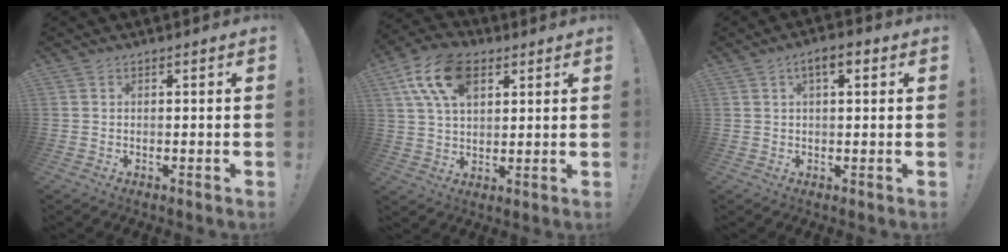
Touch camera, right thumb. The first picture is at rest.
{"total": 15.4, "force": [7.0, 9.0, 10.3], "torque": [-0.185, -0.014, 0.128]}
{"total": 5.2, "force": [1.9, 2.1, 4.3], "torque": [-0.064, 0.002, 0.028]}